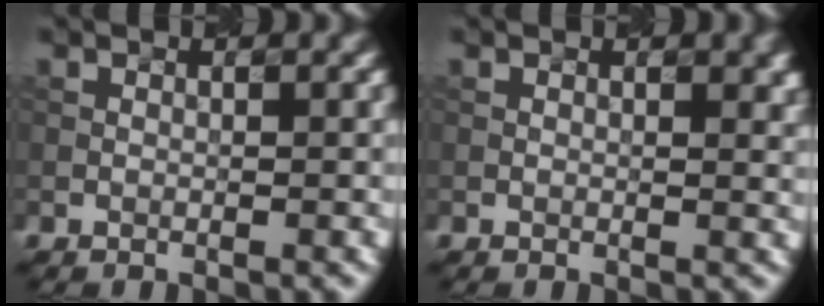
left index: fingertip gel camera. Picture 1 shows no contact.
{"total": 2.4, "force": [0.9, 1.0, 1.9], "torque": [-0.015, 0.005, 0.013]}